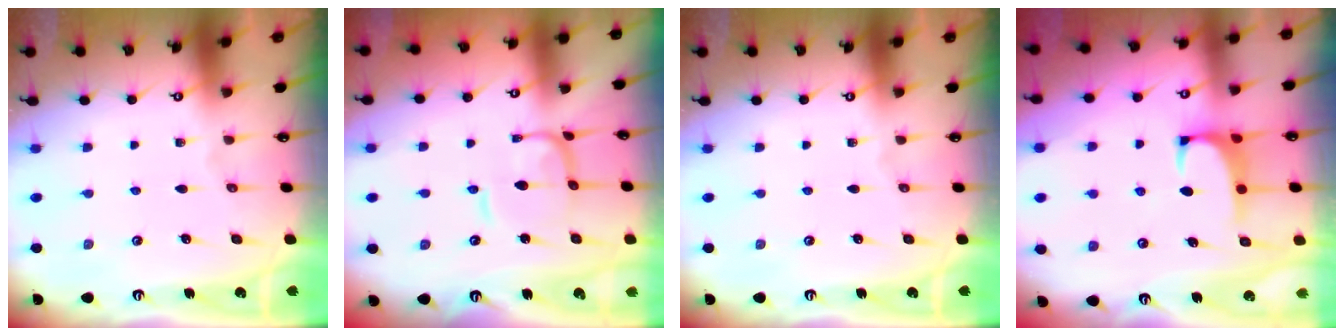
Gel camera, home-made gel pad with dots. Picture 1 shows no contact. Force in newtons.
{"total": 1.2, "press": 1.2, "slide": 0.4}
{"total": 0.0}
{"total": 0.9, "press": 0.6, "slide": 0.7}